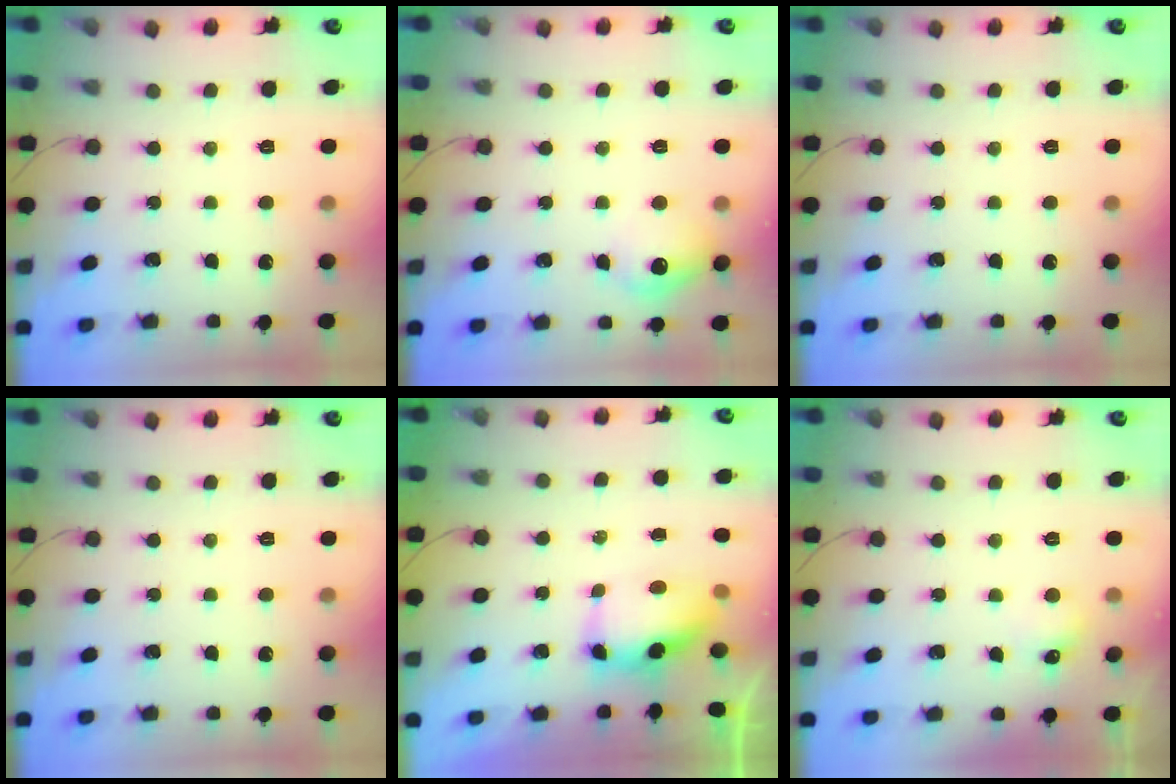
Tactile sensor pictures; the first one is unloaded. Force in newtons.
{"total": 9.9, "press": 9.9, "slide": 0.4}
{"total": 0.0}
{"total": 0.0}
{"total": 7.0, "press": 7.0, "slide": 0.5}
{"total": 5.1, "press": 5.0, "slide": 1.3}